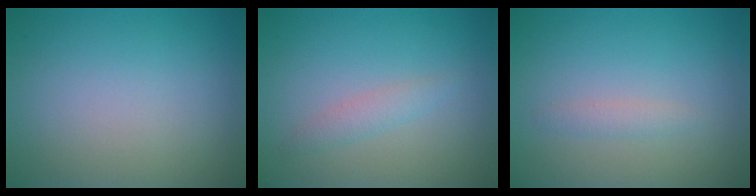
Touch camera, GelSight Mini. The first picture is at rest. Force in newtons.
{"total": 1.3, "press": 1.3, "slide": 0.0}
{"total": 1.0, "press": 1.0, "slide": 0.0}